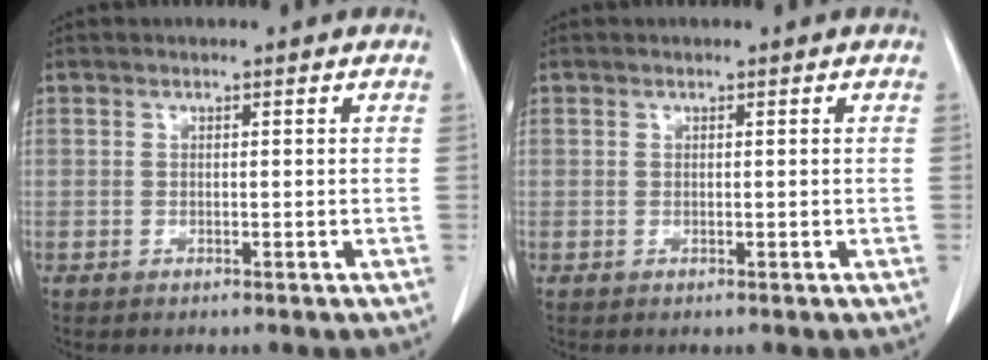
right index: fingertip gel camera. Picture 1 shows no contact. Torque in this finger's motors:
{"motor_torque": [0.00, 0.00, 0.00, 0.00]}